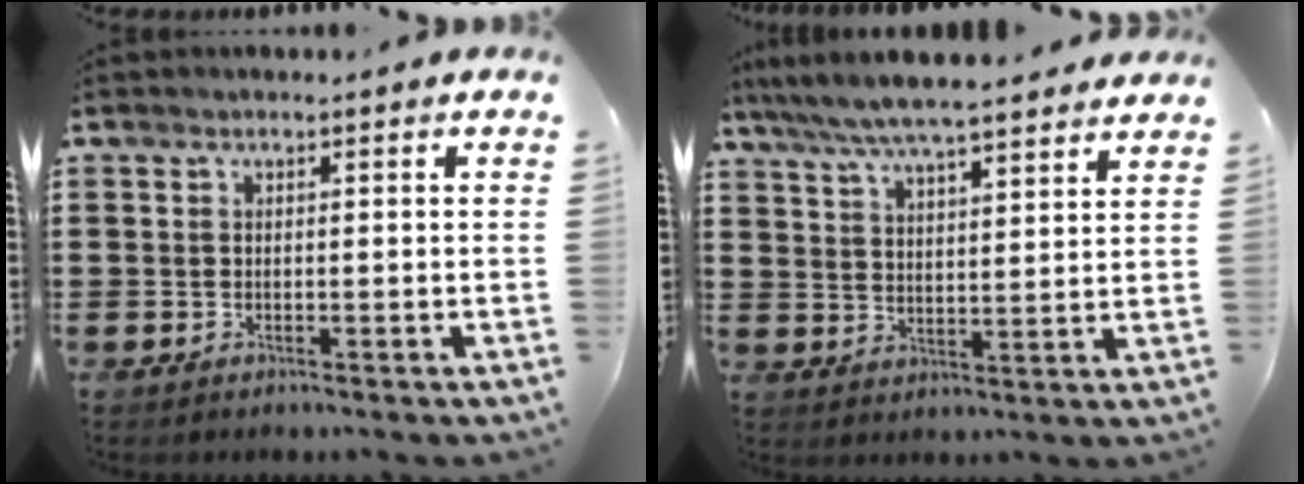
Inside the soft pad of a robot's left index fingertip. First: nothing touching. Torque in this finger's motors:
{"motor_torque": [2.14, 0.00, 0.57, 0.09]}